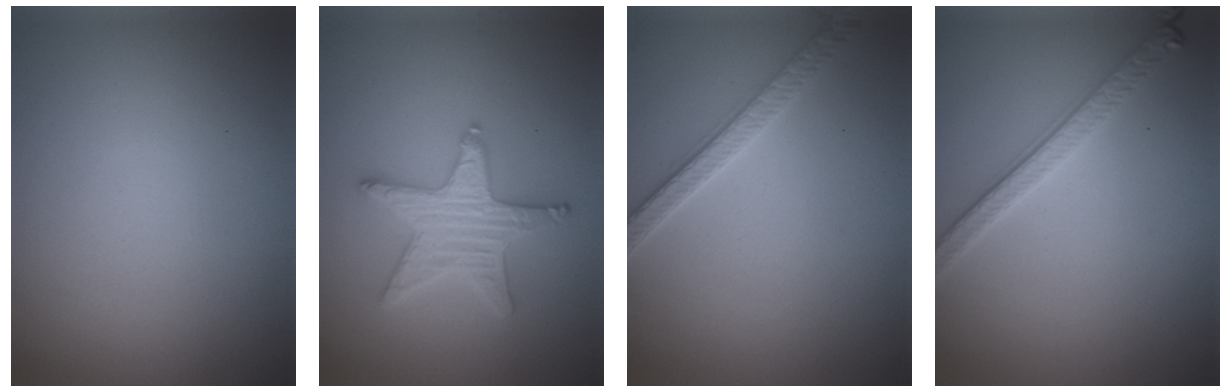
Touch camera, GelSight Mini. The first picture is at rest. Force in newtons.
{"total": 3.8, "press": 3.7, "slide": 0.7}
{"total": 2.7, "press": 2.7, "slide": 0.1}
{"total": 2.7, "press": 2.6, "slide": 0.9}